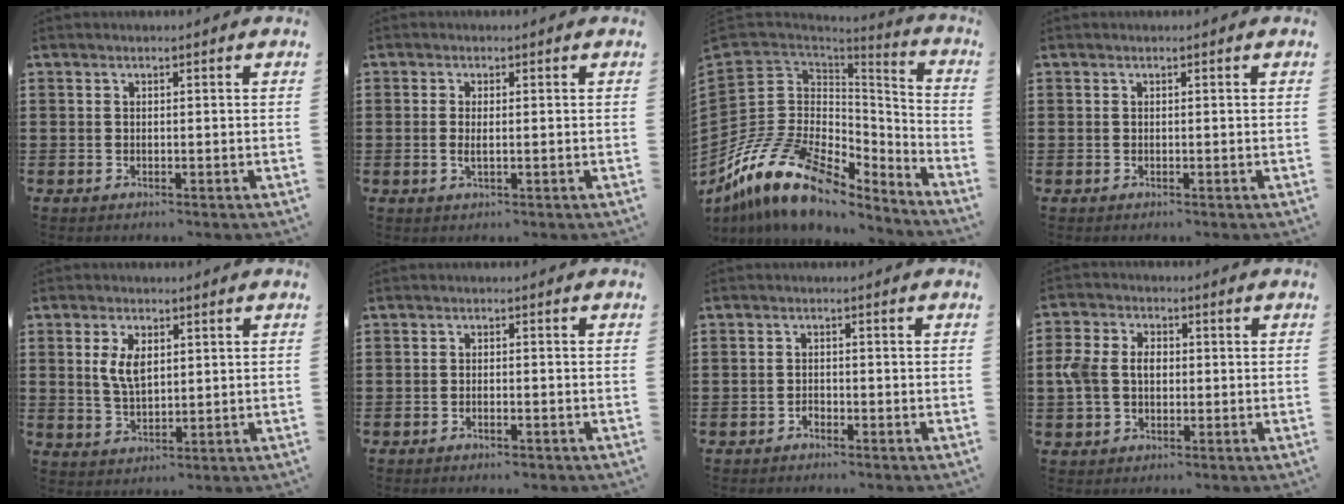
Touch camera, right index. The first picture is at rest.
{"total": 1.7, "force": [0.0, 0.5, 1.7], "torque": [-0.030, -0.002, 0.000]}
{"total": 16.4, "force": [-10.4, 8.9, 9.2], "torque": [-0.222, 0.023, -0.192]}
{"total": 0.0}
{"total": 4.7, "force": [1.2, 2.2, 4.0], "torque": [-0.084, 0.007, 0.021]}
{"total": 1.1, "force": [-0.9, 0.1, 0.6], "torque": [-0.015, -0.005, -0.015]}
{"total": 1.1, "force": [-1.0, 0.5, -0.1], "torque": [0.001, 0.001, -0.021]}
{"total": 5.0, "force": [-0.2, 3.8, 3.3], "torque": [-0.091, 0.005, -0.011]}